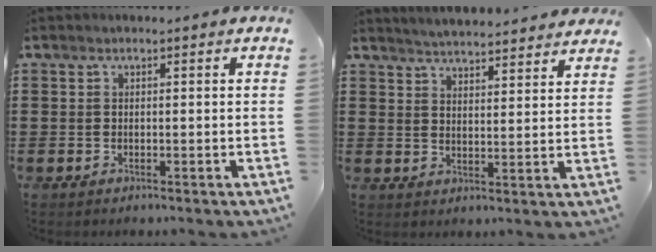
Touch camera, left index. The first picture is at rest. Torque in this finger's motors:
{"motor_torque": [2.14, 0.00, 0.02, -0.06]}